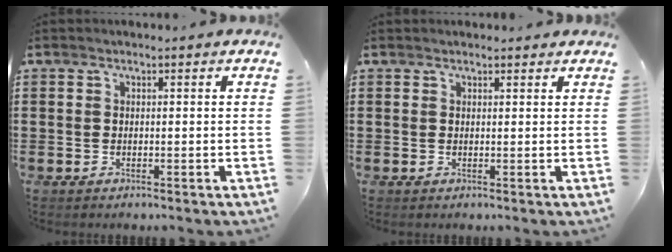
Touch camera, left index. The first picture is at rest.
{"total": 0.8, "force": [0.7, 0.3, 0.2], "torque": [-0.005, 0.002, 0.014]}